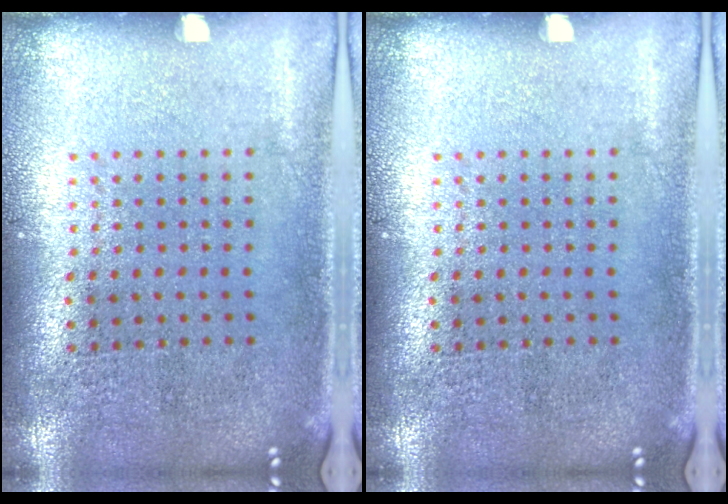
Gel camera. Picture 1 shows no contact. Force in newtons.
{"total": 0.0}